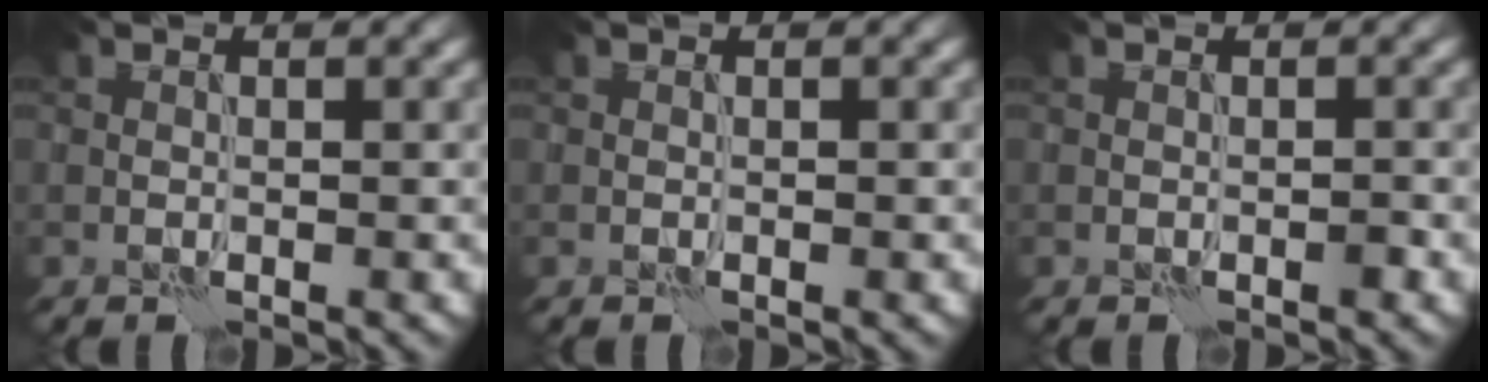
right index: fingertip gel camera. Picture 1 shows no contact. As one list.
[{"total": 0.0}, {"total": 0.6, "force": [-0.4, 0.2, 0.4], "torque": [-0.008, 0.003, -0.006]}]